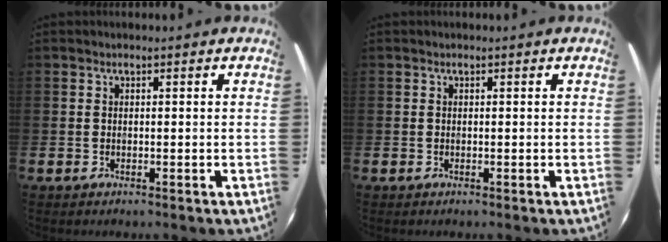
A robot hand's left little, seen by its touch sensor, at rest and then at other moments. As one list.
[{"total": 0.0}]